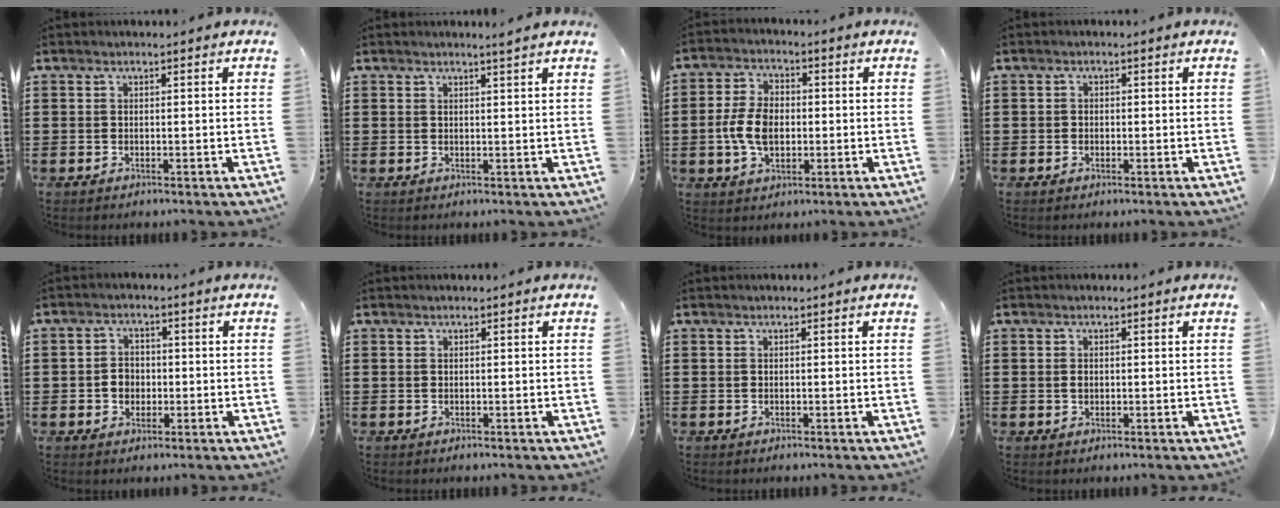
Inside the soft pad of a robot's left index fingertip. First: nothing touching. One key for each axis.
{"total": 1.4, "fx": 1.2, "fy": -0.4, "fz": 0.5, "tx": -0.011, "ty": -0.004, "tz": 0.022}
{"total": 6.9, "fx": -0.9, "fy": 4.4, "fz": 5.2, "tx": -0.125, "ty": 0.005, "tz": -0.022}
{"total": 0.8, "fx": -0.2, "fy": 0.8, "fz": 0.1, "tx": -0.006, "ty": 0.005, "tz": -0.005}
{"total": 3.1, "fx": -0.5, "fy": 2.6, "fz": 1.5, "tx": -0.037, "ty": 0.007, "tz": -0.013}
{"total": 0.0}
{"total": 0.0}
{"total": 1.0, "fx": 0.0, "fy": 0.7, "fz": 0.7, "tx": -0.017, "ty": 0.005, "tz": 0.000}